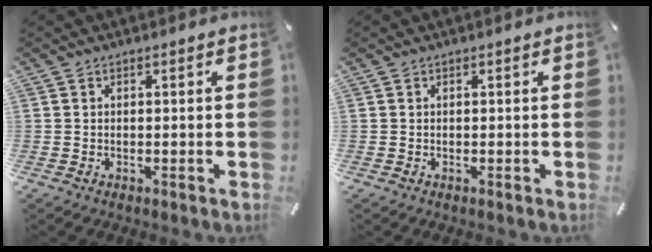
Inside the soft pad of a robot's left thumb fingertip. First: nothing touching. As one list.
[{"total": 0.0}]